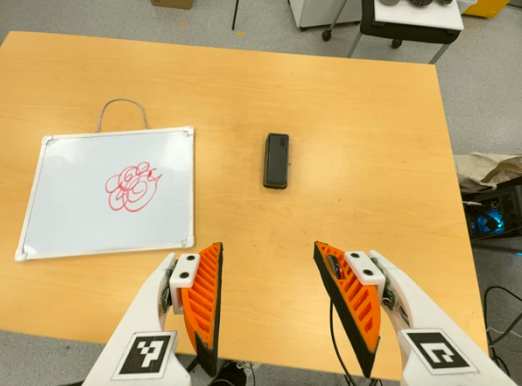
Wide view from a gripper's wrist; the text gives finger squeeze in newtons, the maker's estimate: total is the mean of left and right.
{"total": 0.0}